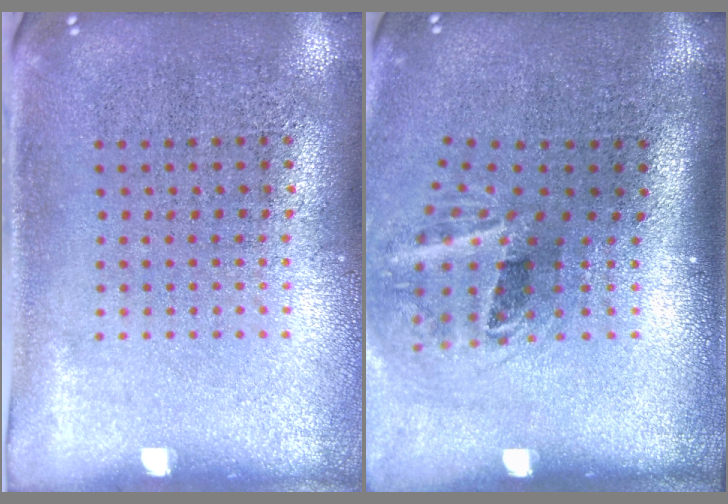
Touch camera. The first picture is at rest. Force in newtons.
{"total": 2.1, "press": 1.3, "slide": 1.7}